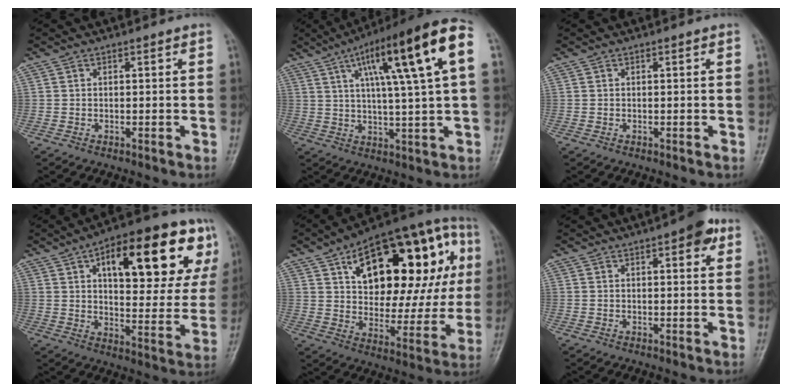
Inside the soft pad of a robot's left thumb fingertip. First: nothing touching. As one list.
[{"total": 19.3, "force": [6.3, 2.7, 18.0], "torque": [-0.270, 0.014, 0.091]}, {"total": 0.0}, {"total": 25.4, "force": [10.6, 10.2, 20.7], "torque": [-0.249, -0.002, 0.149]}, {"total": 31.9, "force": [10.2, 15.7, 25.9], "torque": [-0.332, 0.035, 0.155]}, {"total": 5.1, "force": [2.4, 1.8, 4.1], "torque": [-0.040, -0.003, 0.022]}]